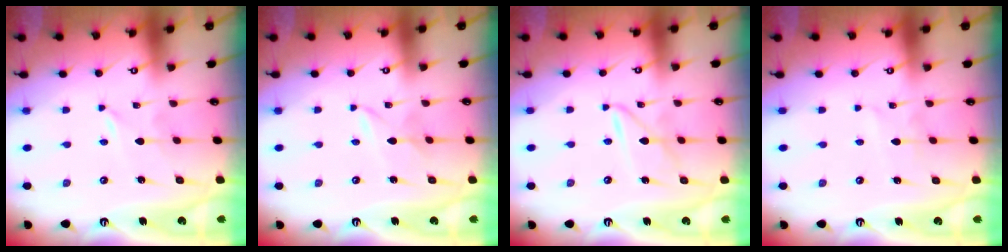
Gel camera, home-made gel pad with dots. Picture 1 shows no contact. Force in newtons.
{"total": 1.5, "press": 1.5, "slide": 0.2}
{"total": 5.4, "press": 5.4, "slide": 0.4}
{"total": 3.2, "press": 3.2, "slide": 0.4}